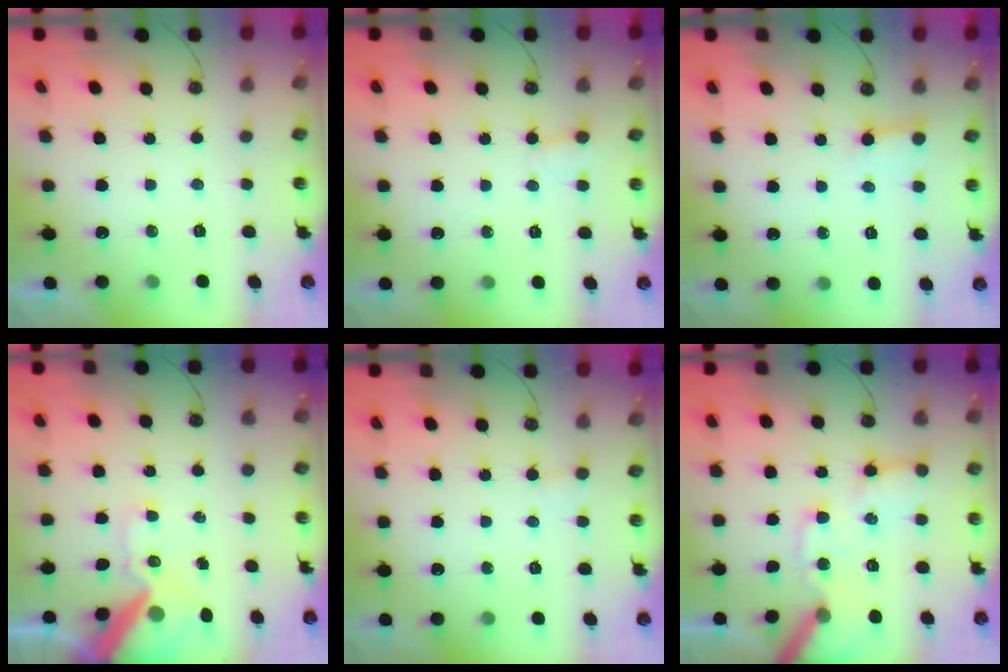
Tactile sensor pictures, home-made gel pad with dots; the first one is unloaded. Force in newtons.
{"total": 3.4, "press": 3.4, "slide": 0.2}
{"total": 4.2, "press": 4.2, "slide": 0.3}
{"total": 13.5, "press": 13.4, "slide": 1.7}
{"total": 2.9, "press": 2.9, "slide": 0.2}
{"total": 15.2, "press": 15.1, "slide": 1.9}